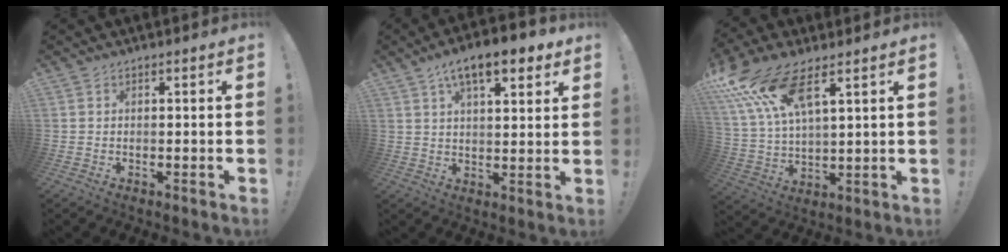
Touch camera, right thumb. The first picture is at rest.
{"total": 11.6, "force": [7.1, 3.9, 8.4], "torque": [-0.123, -0.032, 0.117]}
{"total": 15.1, "force": [10.0, 5.5, 9.9], "torque": [-0.208, -0.039, 0.186]}